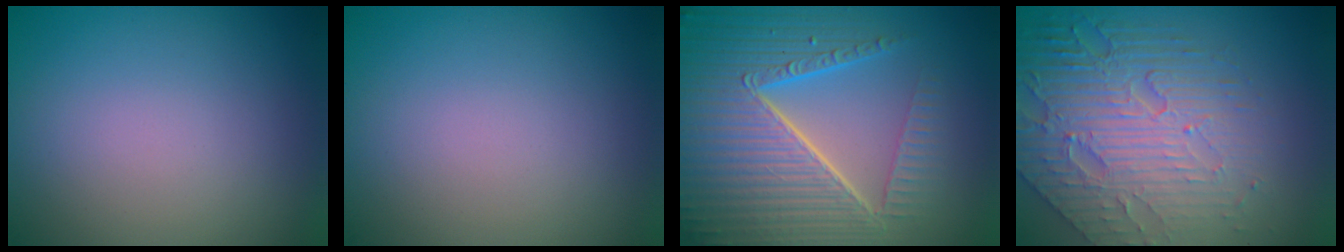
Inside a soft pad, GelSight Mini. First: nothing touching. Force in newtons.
{"total": 0.0}
{"total": 10.4, "press": 6.7, "slide": 7.9}
{"total": 8.3, "press": 5.7, "slide": 6.1}